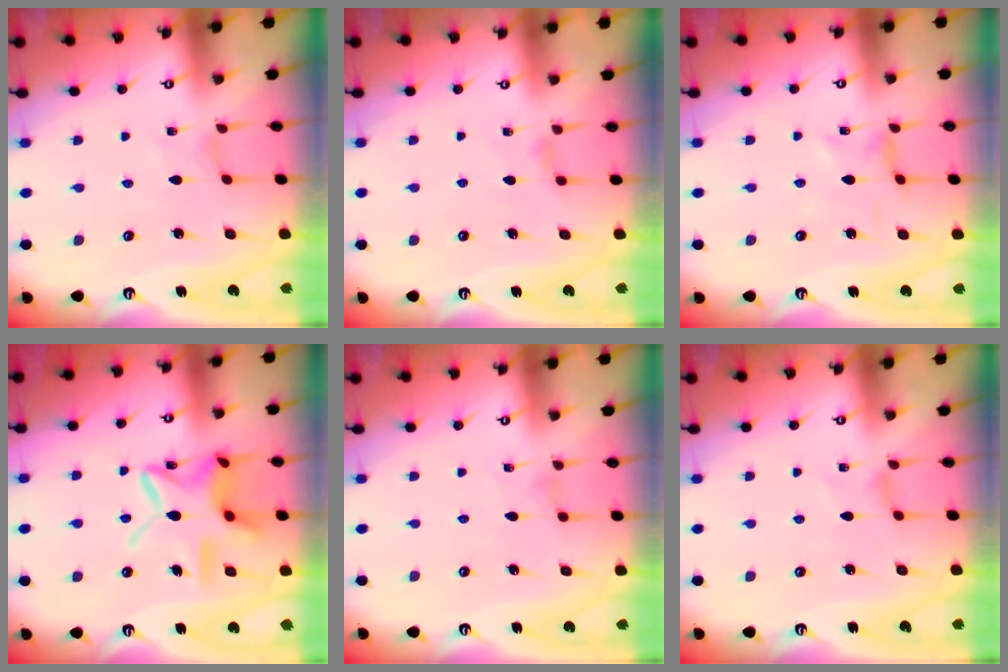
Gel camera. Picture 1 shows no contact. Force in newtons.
{"total": 3.1, "press": 3.1, "slide": 0.5}
{"total": 0.6, "press": 0.5, "slide": 0.2}
{"total": 15.1, "press": 15.1, "slide": 1.3}
{"total": 0.0}
{"total": 0.7, "press": 0.7, "slide": 0.3}